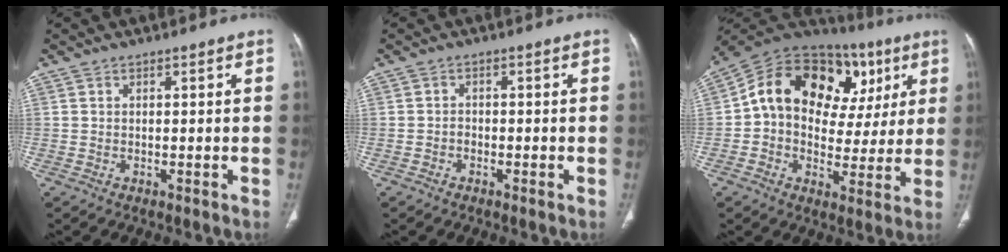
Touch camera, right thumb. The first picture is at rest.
{"total": 1.1, "force": [-0.6, 0.9, 0.3], "torque": [-0.001, 0.005, -0.014]}
{"total": 23.0, "force": [6.7, 15.3, 15.9], "torque": [-0.208, 0.041, 0.101]}